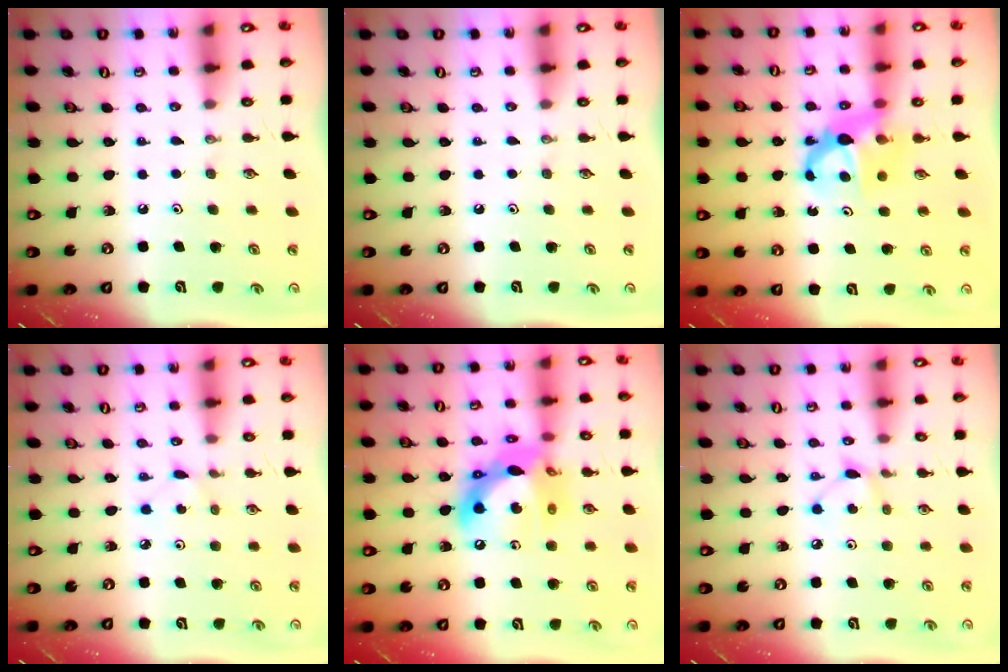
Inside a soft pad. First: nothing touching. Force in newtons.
{"total": 0.0}
{"total": 6.9, "press": 6.8, "slide": 0.6}
{"total": 1.9, "press": 1.9, "slide": 0.3}
{"total": 16.4, "press": 16.4, "slide": 1.7}
{"total": 5.2, "press": 5.2, "slide": 0.6}